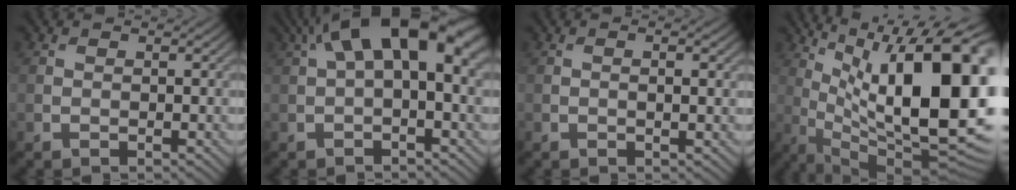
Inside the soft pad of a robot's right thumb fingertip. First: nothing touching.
{"total": 12.5, "force": [4.0, 5.5, 10.5], "torque": [-0.178, 0.023, 0.068]}
{"total": 1.4, "force": [0.1, 0.2, 1.4], "torque": [-0.019, 0.000, 0.001]}
{"total": 20.0, "force": [3.8, 7.3, 18.2], "torque": [-0.265, 0.013, 0.071]}